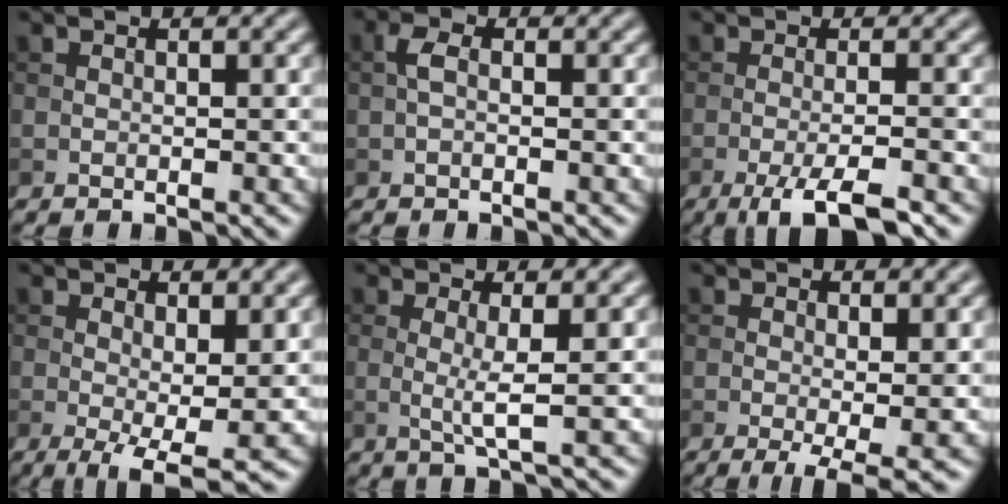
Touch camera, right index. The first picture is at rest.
{"total": 1.5, "force": [-0.2, 0.8, 1.3], "torque": [-0.028, 0.005, -0.007]}
{"total": 5.1, "force": [-2.7, 1.0, 4.2], "torque": [-0.065, 0.000, -0.052]}
{"total": 5.2, "force": [-0.5, 1.5, 5.0], "torque": [-0.083, -0.015, -0.005]}
{"total": 2.4, "force": [0.3, 0.3, 2.4], "torque": [-0.048, -0.007, 0.002]}
{"total": 3.8, "force": [-0.7, 0.8, 3.6], "torque": [-0.058, -0.014, -0.010]}